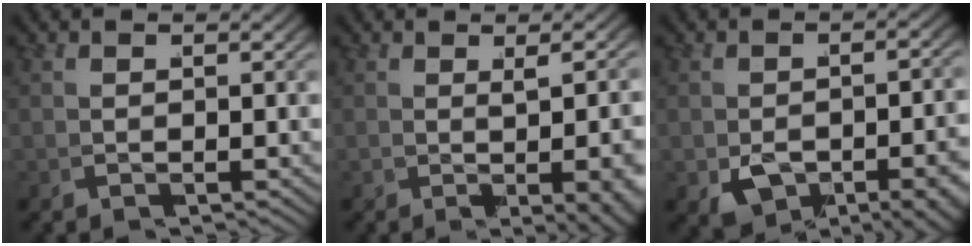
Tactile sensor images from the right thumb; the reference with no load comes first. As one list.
[{"total": 3.9, "force": [0.0, 0.5, 3.9], "torque": [-0.045, -0.007, 0.010]}, {"total": 5.0, "force": [-2.5, 2.5, 3.5], "torque": [-0.047, -0.013, -0.028]}]